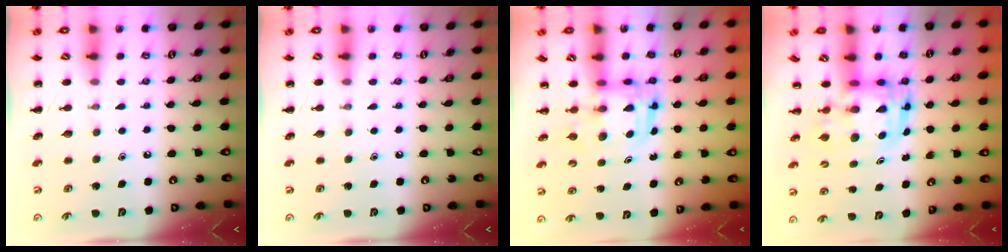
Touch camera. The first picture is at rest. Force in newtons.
{"total": 0.0}
{"total": 3.0, "press": 3.0, "slide": 0.3}
{"total": 3.6, "press": 3.6, "slide": 0.7}